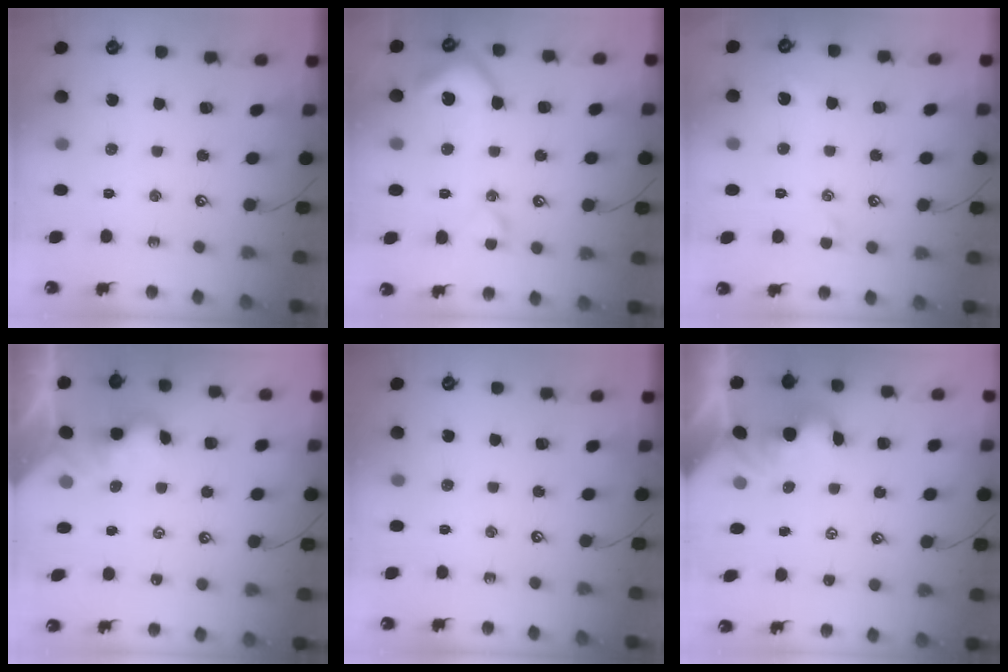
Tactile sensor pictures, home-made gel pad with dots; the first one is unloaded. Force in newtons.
{"total": 9.4, "press": 9.3, "slide": 1.3}
{"total": 1.6, "press": 1.5, "slide": 0.5}
{"total": 2.4, "press": 2.4, "slide": 0.2}
{"total": 0.0}
{"total": 1.8, "press": 1.7, "slide": 0.6}